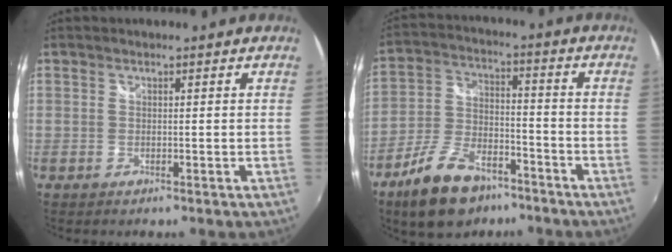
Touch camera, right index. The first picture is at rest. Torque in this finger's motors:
{"motor_torque": [0.91, -0.92, 0.48, 0.07]}